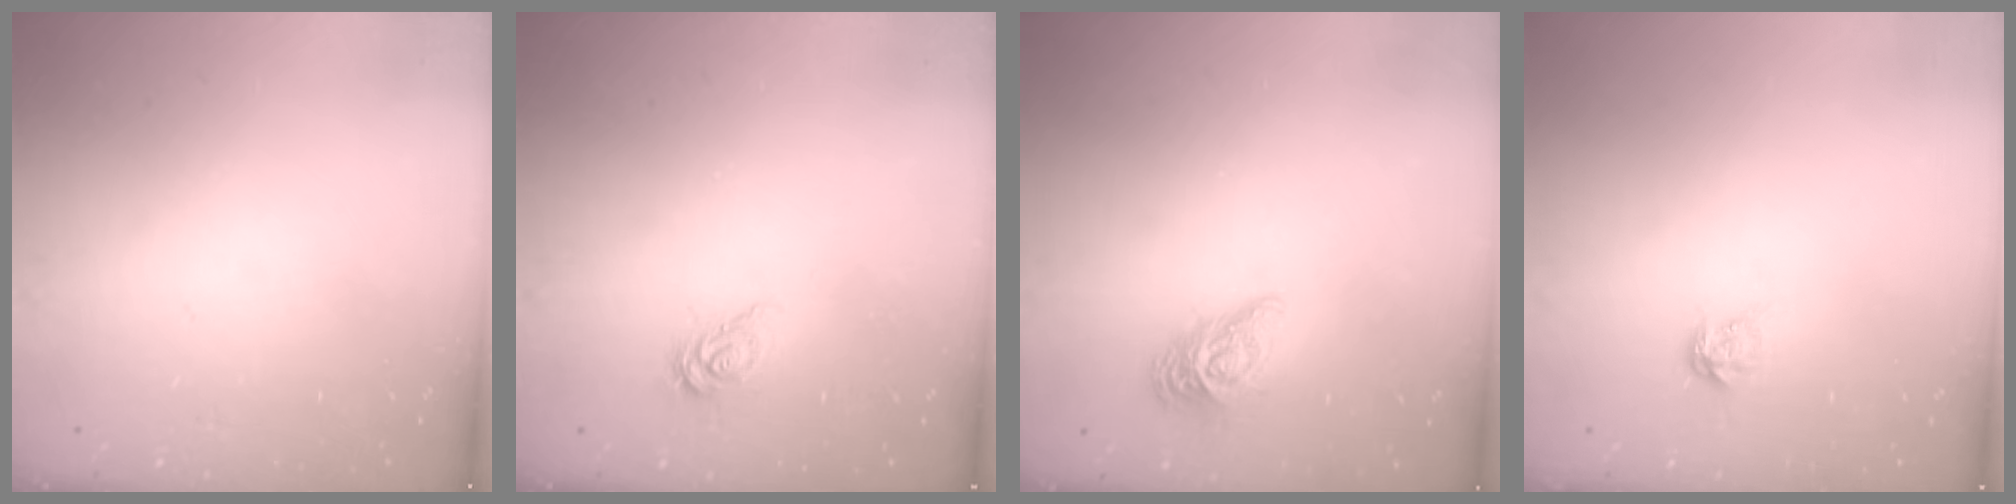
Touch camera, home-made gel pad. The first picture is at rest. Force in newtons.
{"total": 5.9, "press": 5.8, "slide": 0.4}
{"total": 10.8, "press": 10.8, "slide": 0.5}
{"total": 5.0, "press": 5.0, "slide": 0.4}